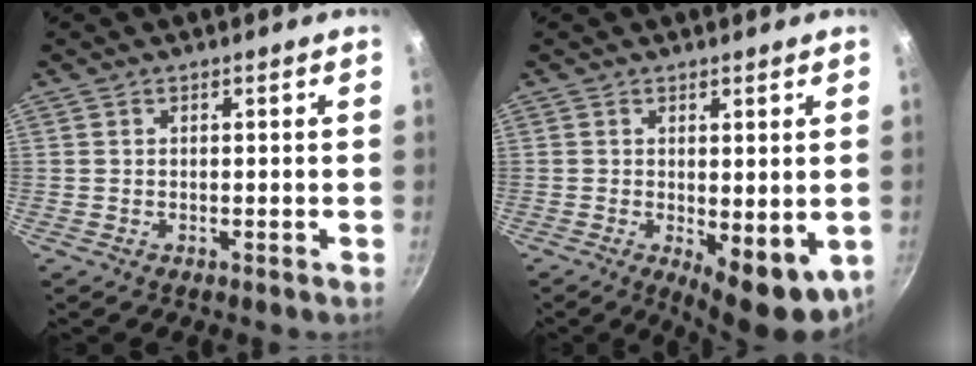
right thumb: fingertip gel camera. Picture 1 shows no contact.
{"total": 8.9, "force": [-1.1, 3.7, 8.0], "torque": [-0.087, -0.008, -0.002]}